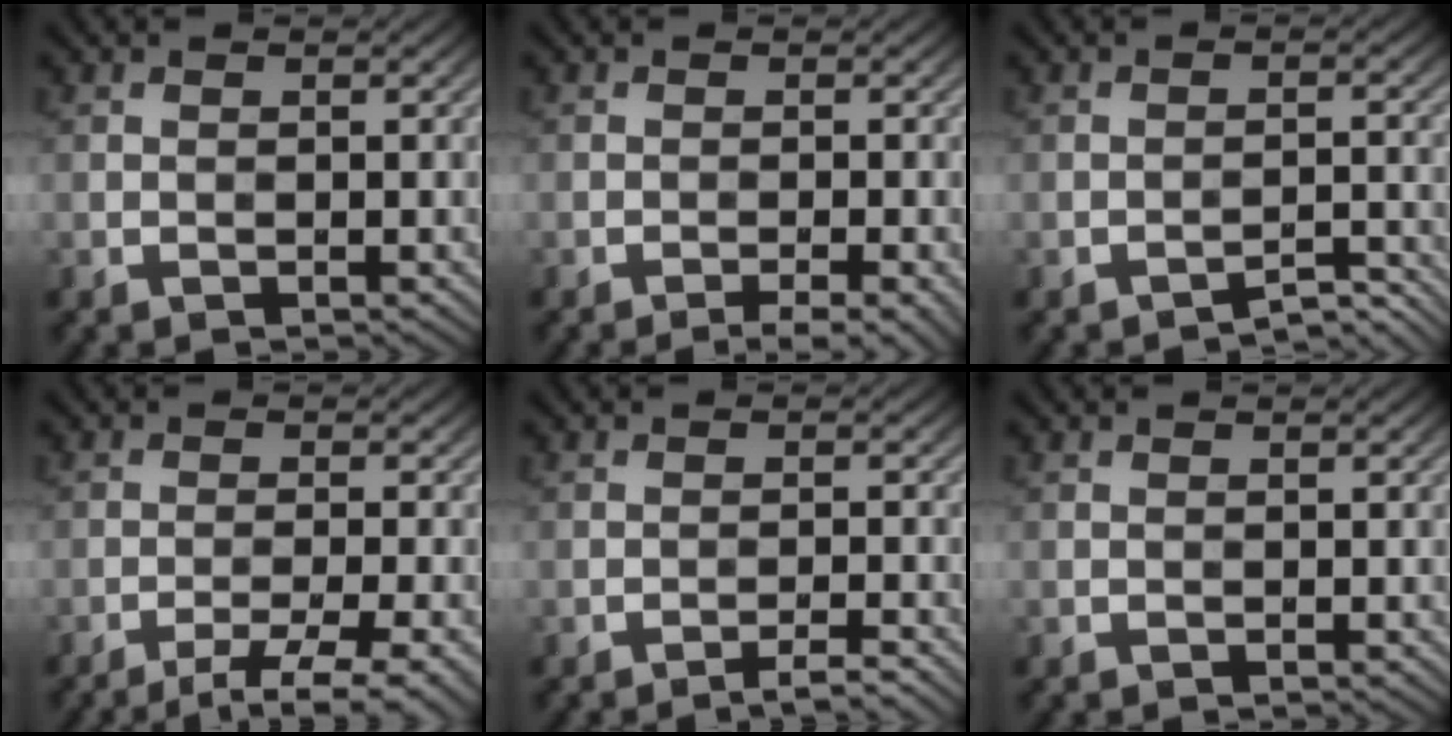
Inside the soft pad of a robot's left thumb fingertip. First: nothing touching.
{"total": 2.8, "force": [-1.8, 0.4, 2.2], "torque": [-0.028, 0.007, -0.029]}
{"total": 2.9, "force": [-2.7, 0.2, 0.8], "torque": [-0.002, 0.014, -0.041]}
{"total": 5.1, "force": [-3.2, 0.8, 3.9], "torque": [-0.063, 0.002, -0.054]}
{"total": 2.2, "force": [-1.7, 0.1, 1.3], "torque": [-0.013, 0.010, -0.034]}
{"total": 0.0}